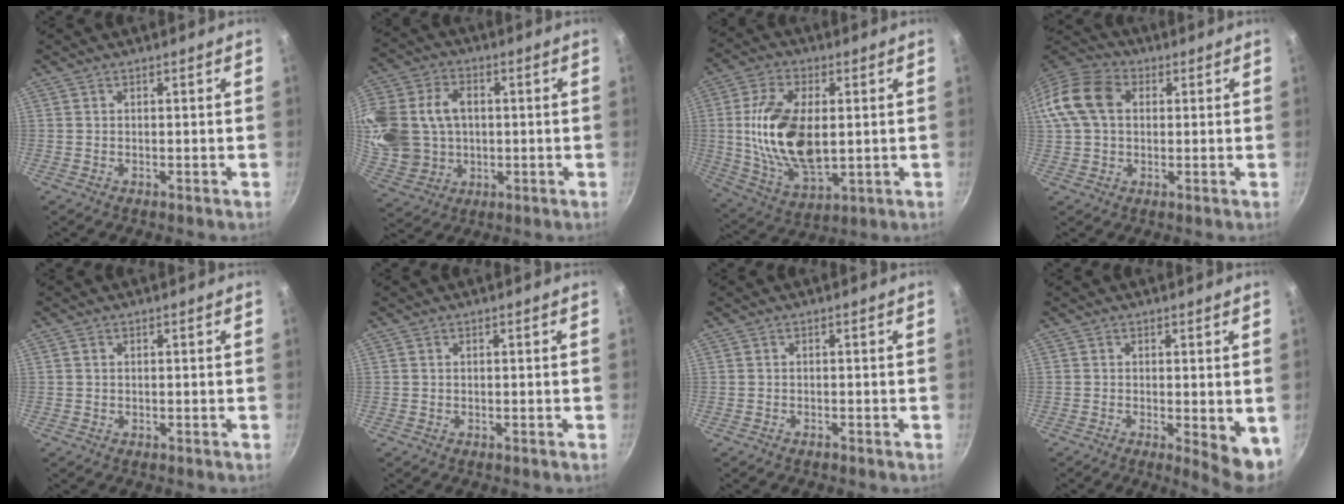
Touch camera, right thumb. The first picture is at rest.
{"total": 23.0, "force": [2.3, 18.5, 13.6], "torque": [-0.315, 0.032, 0.058]}
{"total": 17.8, "force": [1.2, 9.7, 14.9], "torque": [-0.271, -0.003, 0.028]}
{"total": 13.6, "force": [2.6, 9.9, 9.0], "torque": [-0.169, 0.029, 0.032]}
{"total": 0.6, "force": [0.2, 0.5, 0.2], "torque": [-0.003, 0.002, 0.003]}
{"total": 0.0}
{"total": 0.5, "force": [-0.5, 0.2, 0.1], "torque": [-0.006, 0.007, -0.008]}
{"total": 6.3, "force": [-0.8, 2.0, 5.9], "torque": [-0.065, -0.008, -0.006]}